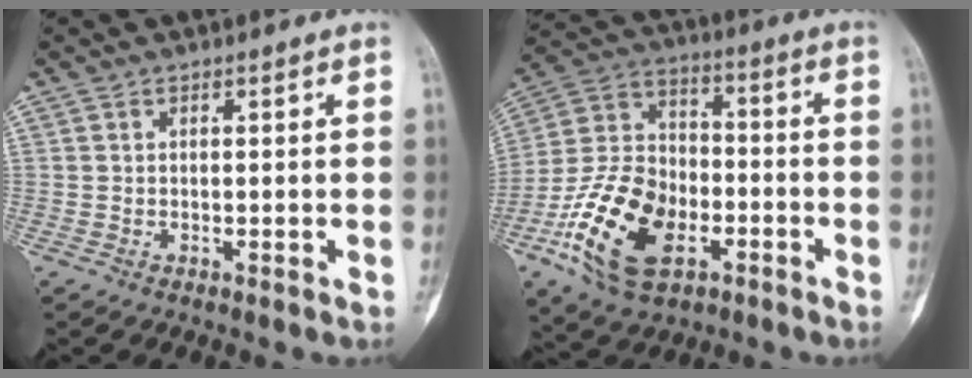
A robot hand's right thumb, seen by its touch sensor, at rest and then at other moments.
{"total": 20.0, "force": [-7.9, 12.0, 13.8], "torque": [-0.246, 0.042, -0.142]}